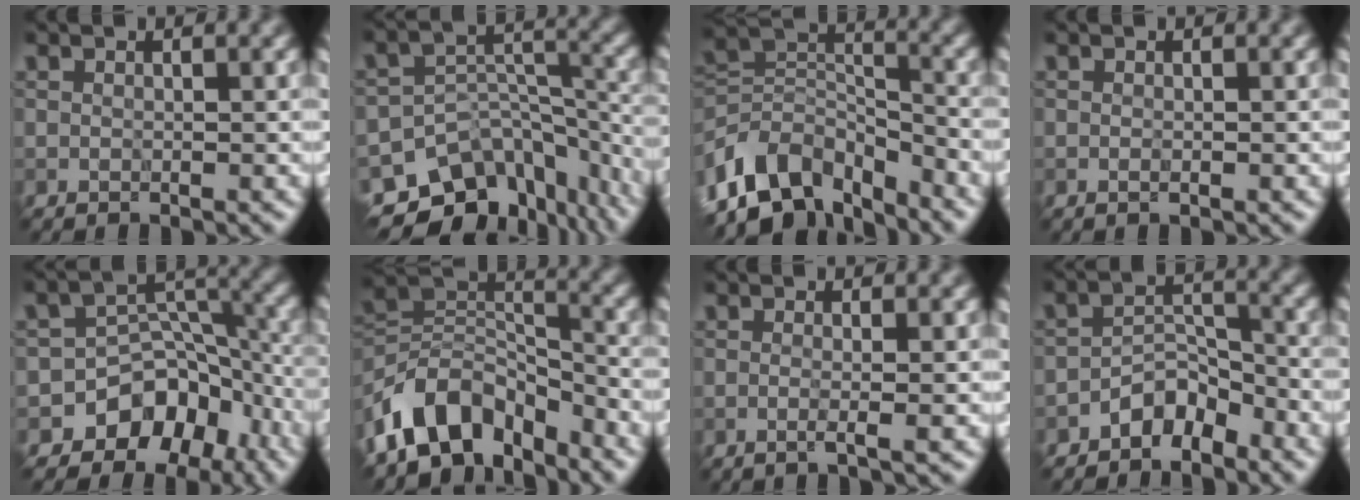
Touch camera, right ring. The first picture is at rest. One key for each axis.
{"total": 12.6, "fx": -9.4, "fy": 7.4, "fz": 3.9, "tx": -0.060, "ty": 0.003, "tz": -0.118}
{"total": 9.1, "fx": -5.6, "fy": 5.3, "fz": 4.9, "tx": -0.079, "ty": 0.002, "tz": -0.115}
{"total": 0.5, "fx": -0.1, "fy": 0.2, "fz": 0.5, "tx": -0.006, "ty": -0.002, "tz": 0.000}
{"total": 6.9, "fx": -4.4, "fy": 5.2, "fz": 1.5, "tx": 0.004, "ty": 0.020, "tz": -0.075}
{"total": 9.5, "fx": -6.1, "fy": 5.4, "fz": 4.7, "tx": -0.070, "ty": 0.008, "tz": -0.123}
{"total": 2.1, "fx": 0.2, "fy": 1.0, "fz": 1.9, "tx": -0.010, "ty": -0.001, "tz": -0.020}
{"total": 3.3, "fx": -2.6, "fy": 1.6, "fz": 1.4, "tx": -0.019, "ty": 0.017, "tz": -0.051}